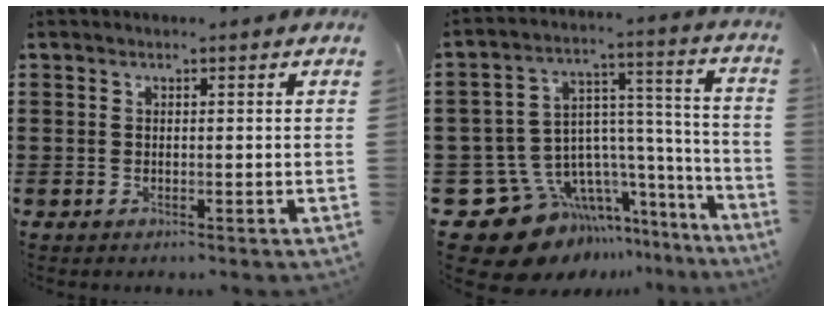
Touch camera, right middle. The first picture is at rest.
{"total": 12.2, "force": [-8.4, 7.7, 4.5], "torque": [-0.126, -0.005, -0.145]}